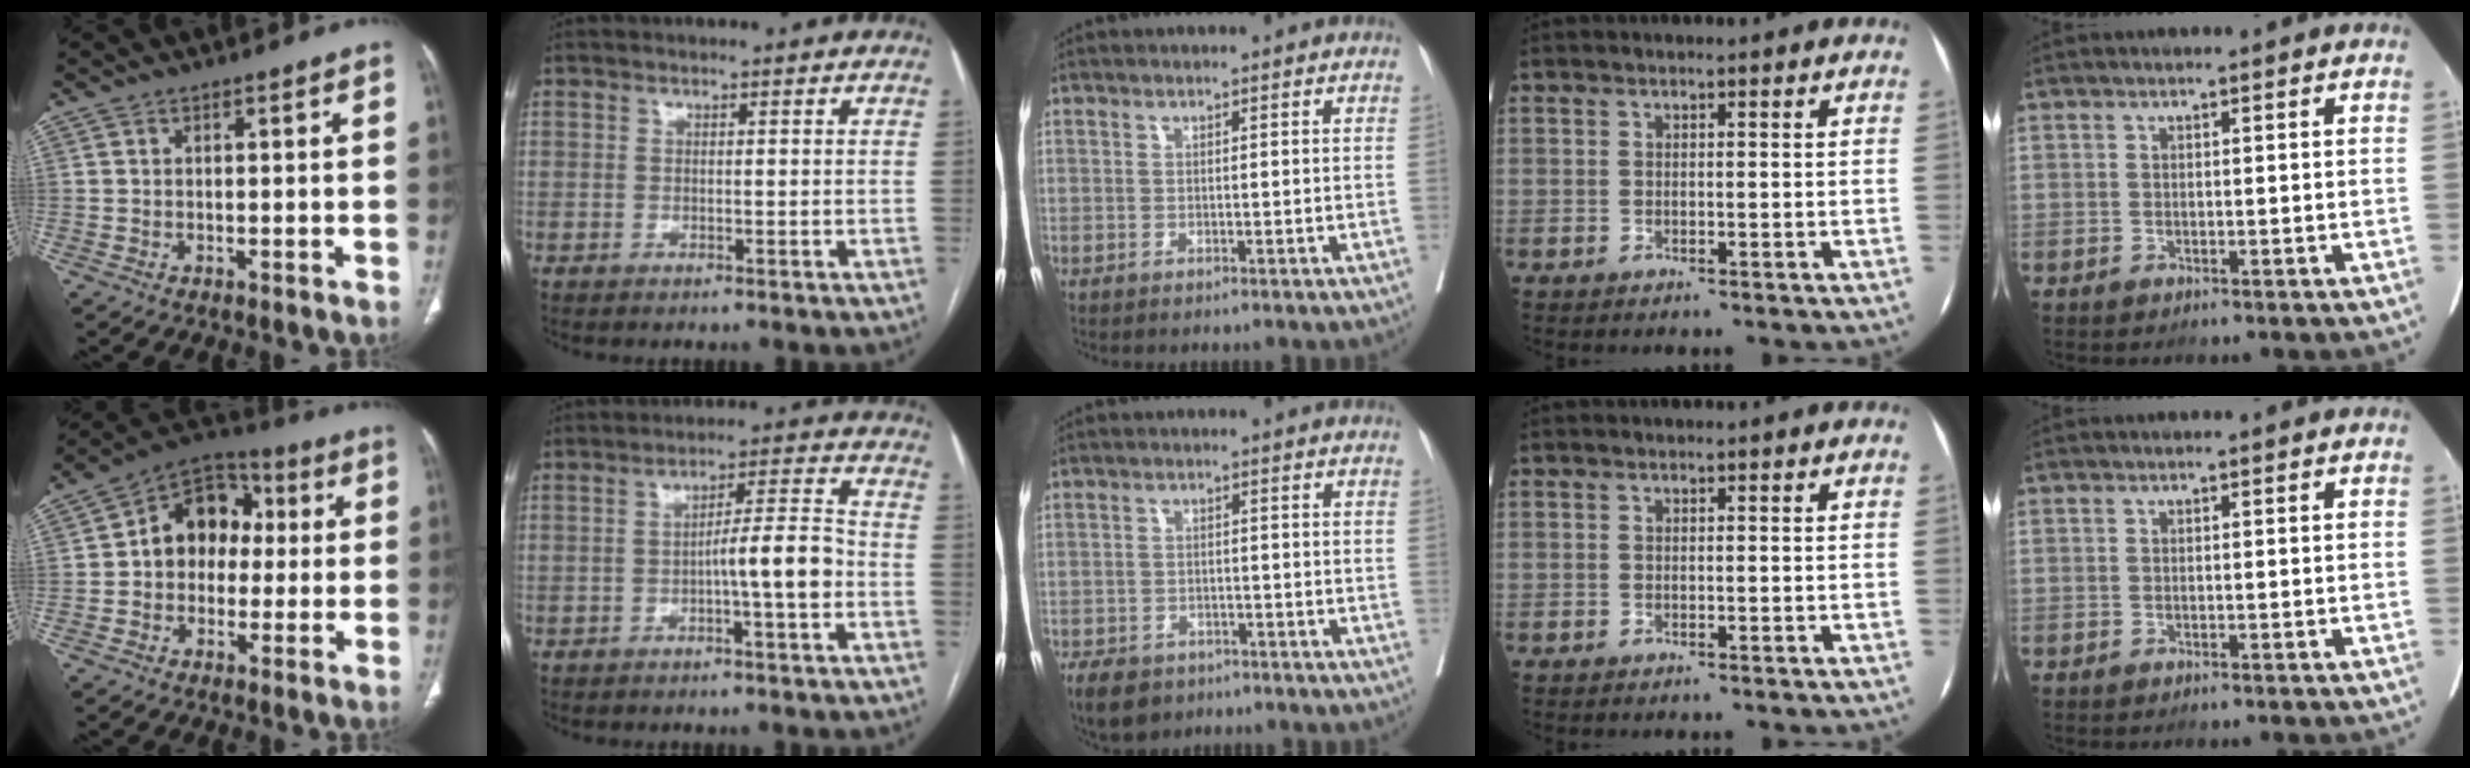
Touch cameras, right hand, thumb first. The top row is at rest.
{"thumb": {"total": 12.7, "force": [0.9, 9.9, 7.9], "torque": [-0.078, 0.034, 0.000]}, "index": {"total": 7.4, "force": [-2.1, 0.1, 7.1], "torque": [-0.109, 0.014, -0.033]}, "middle": {"total": 8.0, "force": [-5.7, 4.8, 3.0], "torque": [-0.060, -0.004, -0.086]}}